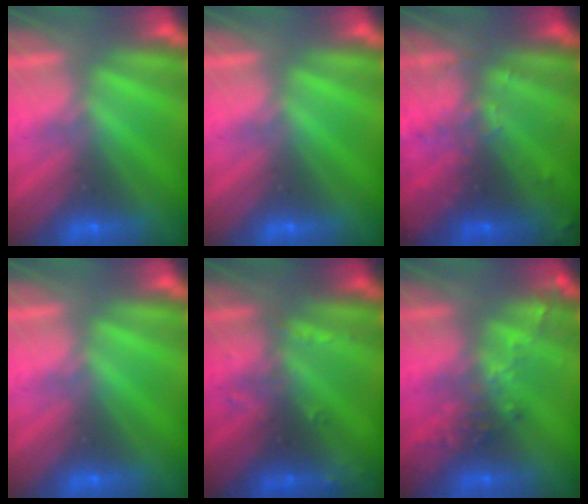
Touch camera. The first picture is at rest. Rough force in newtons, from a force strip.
{"total": 0.0}
{"total": 2.9}
{"total": 0.0}
{"total": 2.8}
{"total": 2.7}